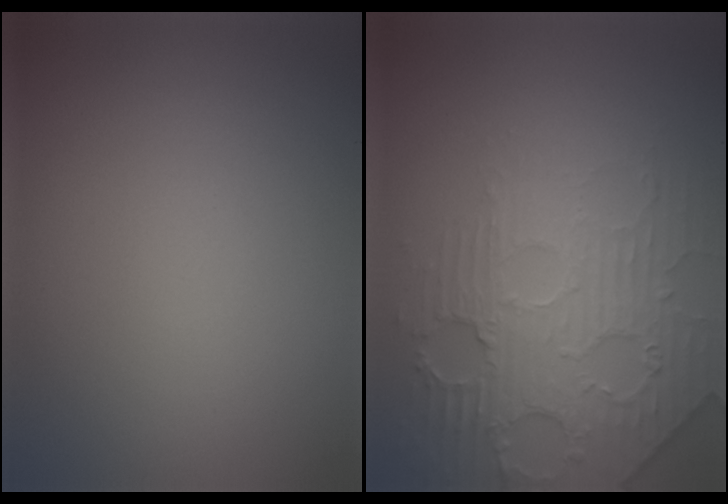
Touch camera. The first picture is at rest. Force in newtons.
{"total": 4.3, "press": 4.0, "slide": 1.6}